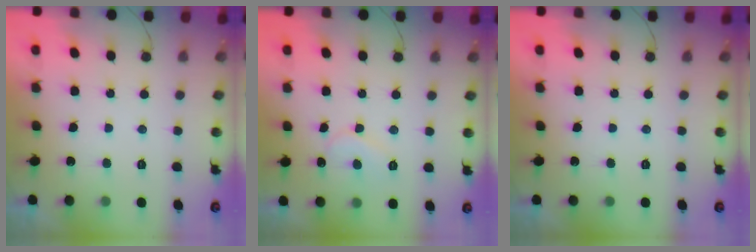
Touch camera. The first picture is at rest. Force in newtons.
{"total": 6.5, "press": 6.5, "slide": 0.5}
{"total": 0.0}